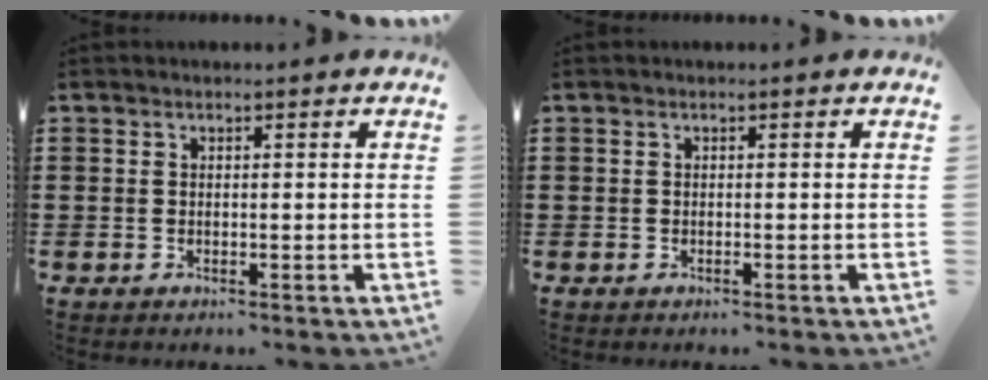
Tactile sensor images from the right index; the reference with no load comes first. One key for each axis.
{"total": 0.0}